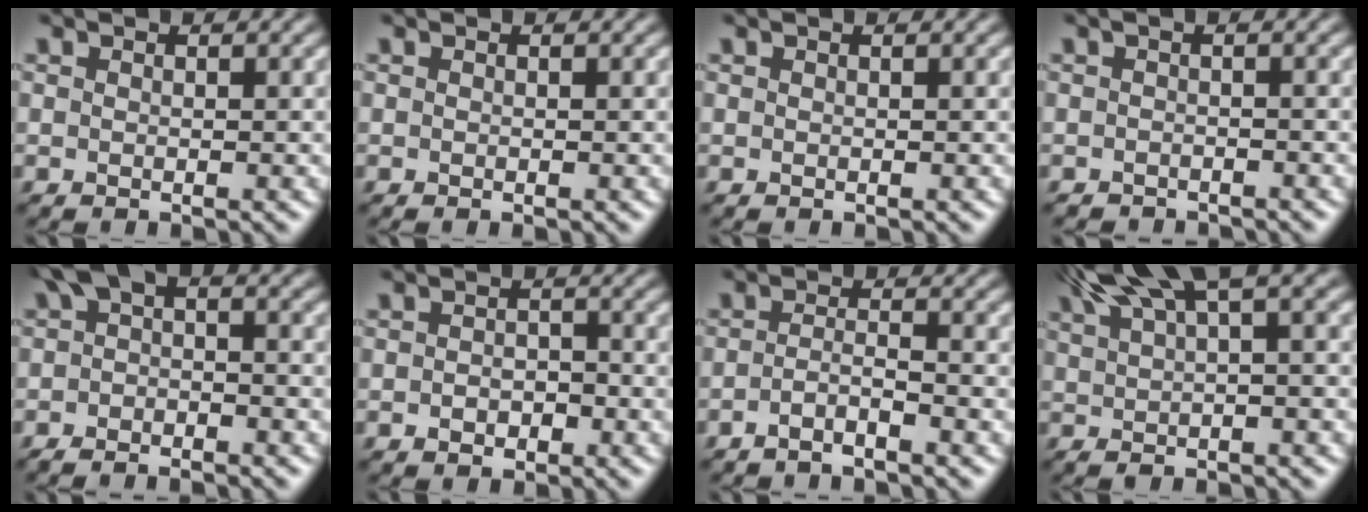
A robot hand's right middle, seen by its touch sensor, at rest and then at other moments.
{"total": 0.0}
{"total": 0.0}
{"total": 2.2, "force": [-2.1, 0.3, 0.4], "torque": [-0.011, -0.011, -0.036]}
{"total": 4.4, "force": [-1.2, 2.1, 3.6], "torque": [-0.063, 0.008, -0.030]}
{"total": 1.6, "force": [-0.6, 1.2, 0.8], "torque": [-0.017, 0.001, -0.013]}
{"total": 1.6, "force": [-1.1, 0.3, 1.2], "torque": [-0.024, 0.005, -0.026]}
{"total": 7.8, "force": [3.9, 1.9, 6.5], "torque": [-0.110, 0.023, 0.070]}